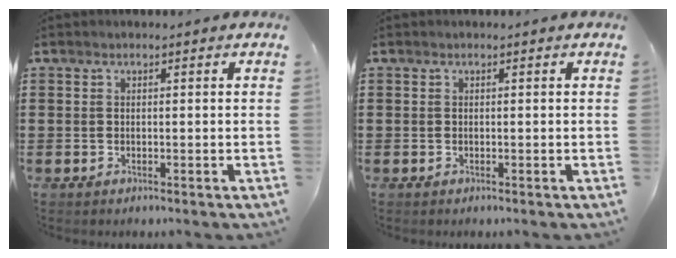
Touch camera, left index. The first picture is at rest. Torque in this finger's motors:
{"motor_torque": [0.00, 0.00, 0.01, -0.01]}